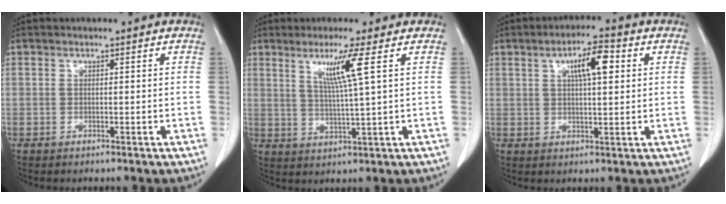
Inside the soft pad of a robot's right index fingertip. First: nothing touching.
{"total": 6.1, "force": [2.5, -1.5, 5.4], "torque": [-0.104, -0.012, 0.051]}
{"total": 6.6, "force": [2.2, 1.5, 6.0], "torque": [-0.102, 0.011, 0.035]}